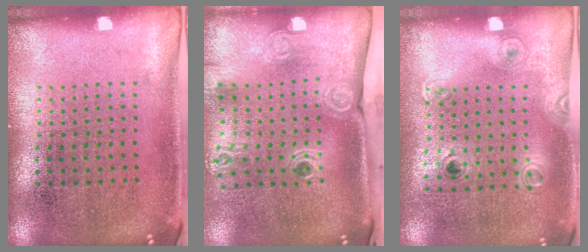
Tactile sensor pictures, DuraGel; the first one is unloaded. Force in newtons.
{"total": 2.3, "press": 1.6, "slide": 1.6}
{"total": 1.1, "press": 0.8, "slide": 0.8}